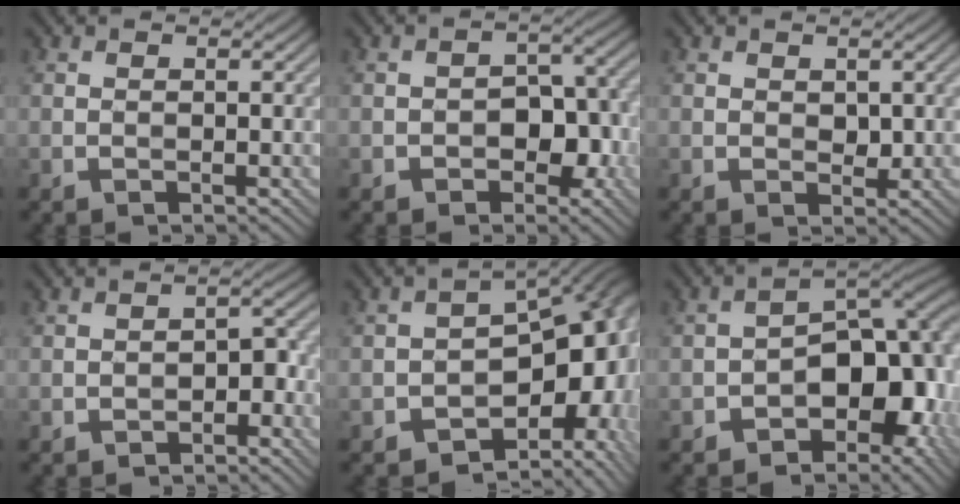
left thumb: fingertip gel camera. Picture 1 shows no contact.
{"total": 5.5, "force": [-1.9, 3.6, 3.6], "torque": [-0.040, 0.004, -0.030]}
{"total": 1.5, "force": [0.4, 1.1, 0.9], "torque": [-0.017, -0.004, 0.009]}
{"total": 3.0, "force": [-1.8, 1.6, 1.8], "torque": [-0.022, 0.008, -0.030]}
{"total": 14.4, "force": [-4.1, 8.6, 10.8], "torque": [-0.120, -0.024, -0.049]}
{"total": 11.8, "force": [-4.5, 7.3, 8.2], "torque": [-0.088, -0.006, -0.084]}